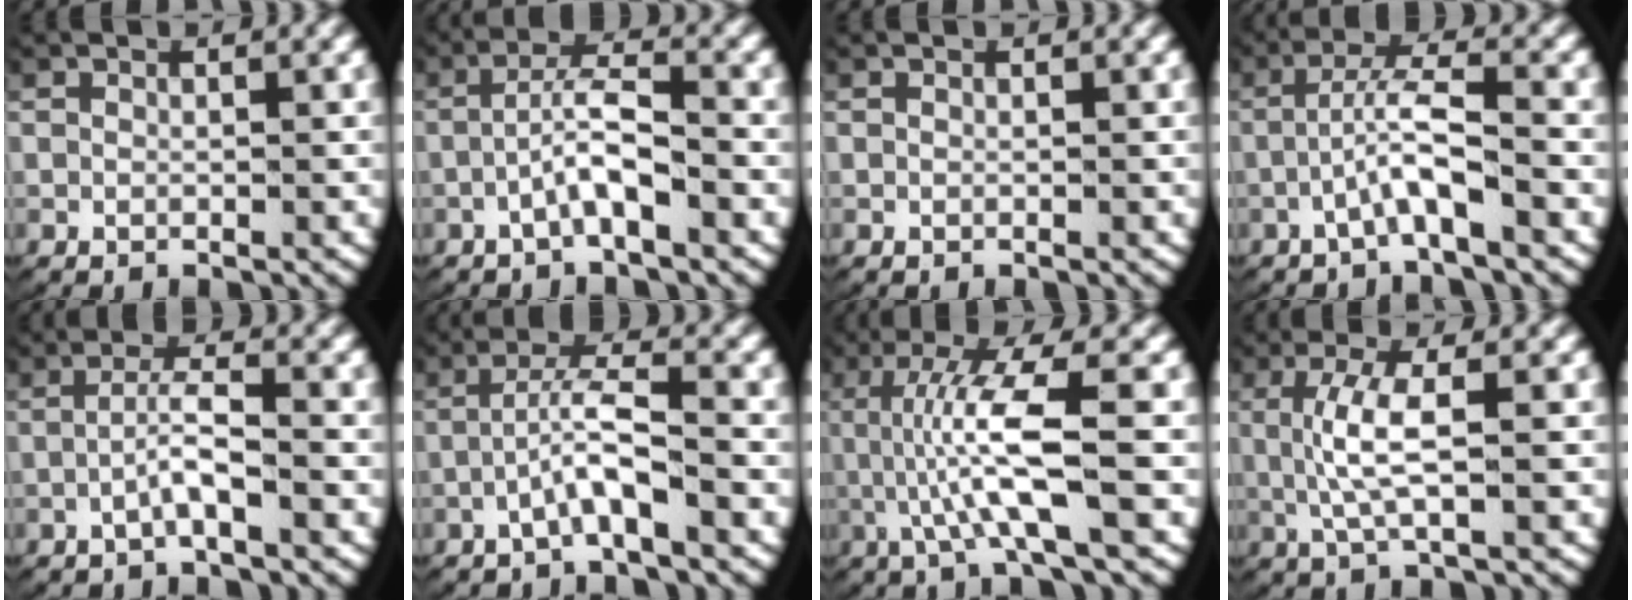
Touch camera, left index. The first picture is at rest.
{"total": 3.3, "force": [-1.2, 0.7, 3.0], "torque": [-0.055, 0.008, -0.024]}
{"total": 0.0}
{"total": 3.6, "force": [-1.0, 0.8, 3.3], "torque": [-0.061, 0.007, -0.020]}
{"total": 2.7, "force": [-1.4, 0.3, 2.3], "torque": [-0.049, 0.001, -0.026]}
{"total": 3.3, "force": [-1.2, 0.7, 3.0], "torque": [-0.059, 0.007, -0.023]}
{"total": 6.7, "force": [0.6, 1.4, 6.5], "torque": [-0.128, 0.005, 0.007]}
{"total": 4.1, "force": [0.2, 0.8, 4.0], "torque": [-0.091, 0.000, 0.006]}